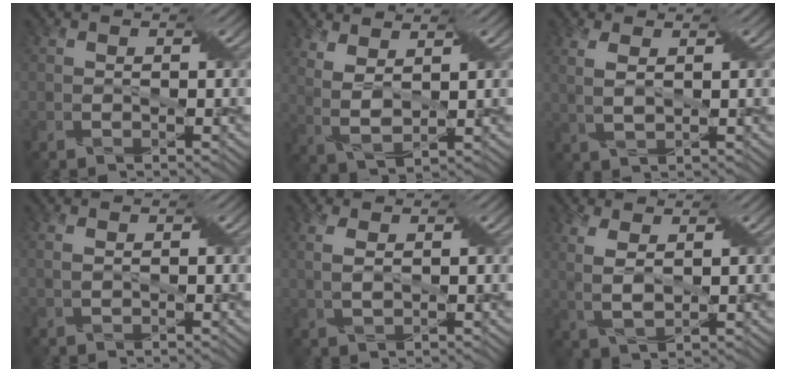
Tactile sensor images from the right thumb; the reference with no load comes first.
{"total": 4.8, "force": [3.0, 1.4, 3.4], "torque": [-0.086, -0.004, 0.065]}
{"total": 2.8, "force": [1.1, 0.8, 2.4], "torque": [-0.057, 0.002, 0.023]}
{"total": 1.3, "force": [0.5, 0.5, 1.0], "torque": [-0.027, 0.004, 0.013]}
{"total": 2.6, "force": [1.0, 0.9, 2.3], "torque": [-0.055, 0.003, 0.021]}
{"total": 4.2, "force": [1.8, 1.4, 3.5], "torque": [-0.086, 0.002, 0.038]}